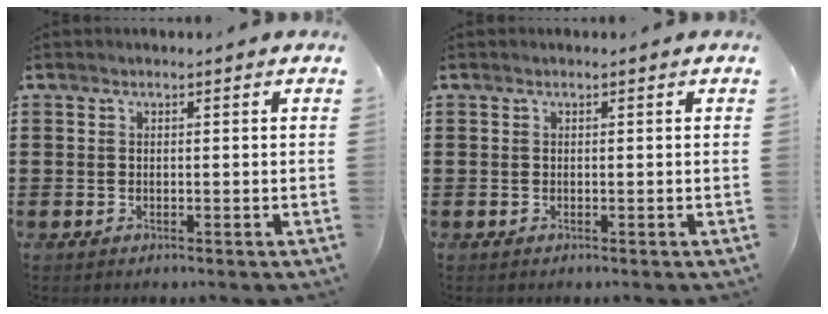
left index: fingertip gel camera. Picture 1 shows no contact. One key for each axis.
{"total": 0.0}